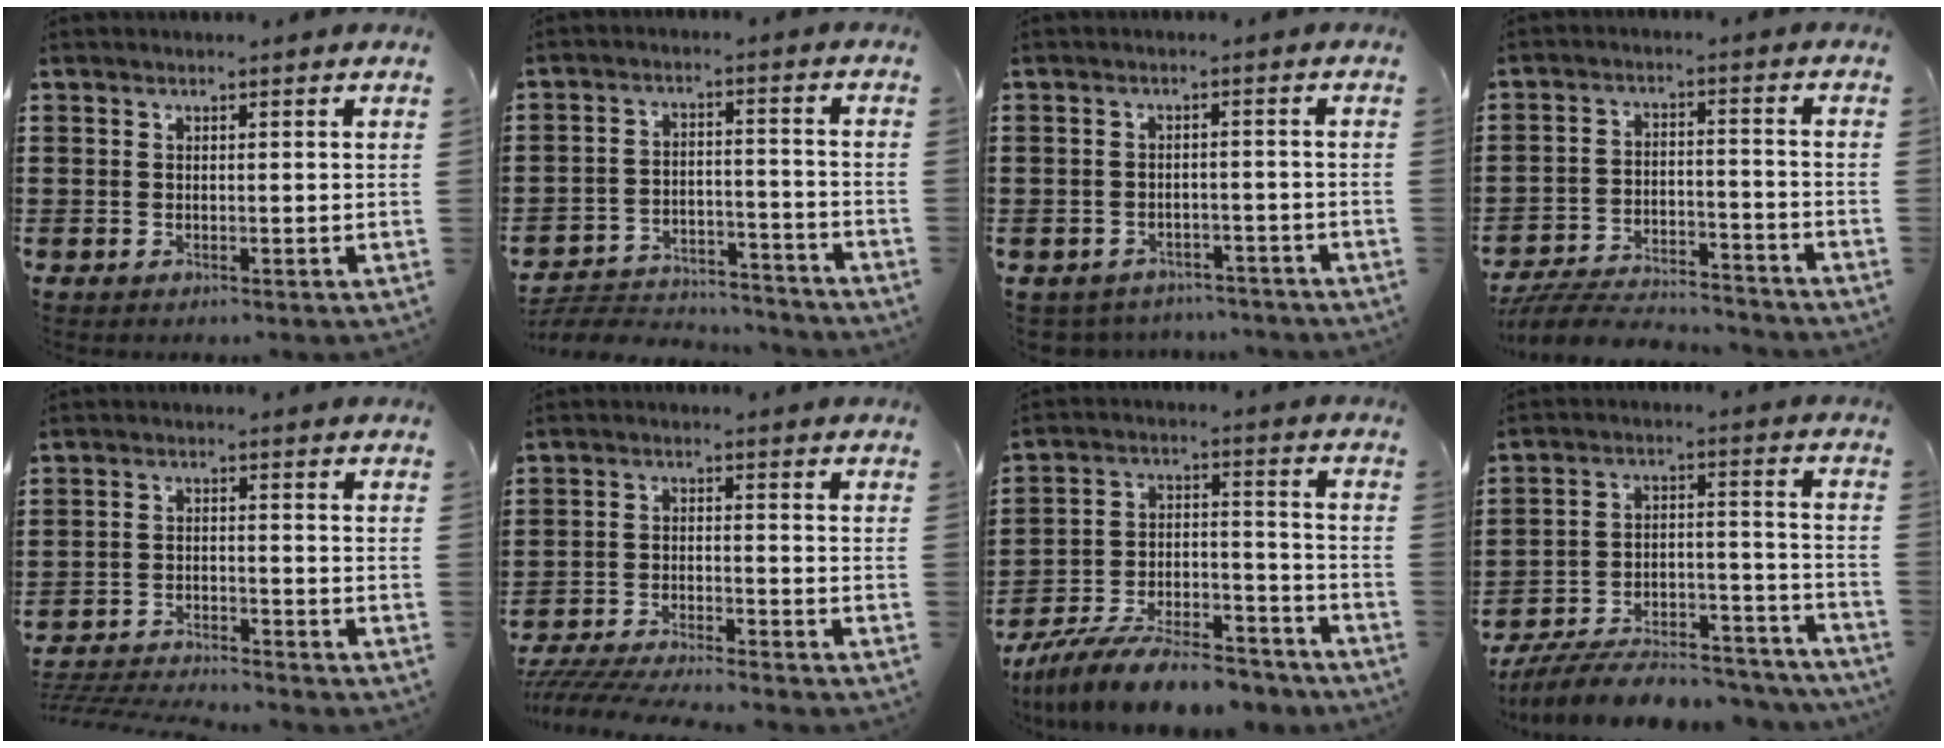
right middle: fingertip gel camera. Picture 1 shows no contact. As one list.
[{"total": 5.2, "force": [-5.0, 1.1, 0.5], "torque": [-0.016, 0.010, -0.106]}, {"total": 2.6, "force": [-2.5, 0.5, -0.3], "torque": [-0.004, 0.000, -0.056]}, {"total": 6.4, "force": [-6.2, 0.8, 1.5], "torque": [-0.032, 0.008, -0.123]}, {"total": 3.9, "force": [-3.9, 0.1, 0.4], "torque": [-0.018, -0.003, -0.086]}, {"total": 5.0, "force": [-4.9, 0.2, 1.2], "torque": [-0.034, -0.010, -0.101]}, {"total": 11.1, "force": [-9.9, 1.7, 4.8], "torque": [-0.079, 0.029, -0.191]}, {"total": 8.4, "force": [-7.7, 1.4, 3.0], "torque": [-0.046, 0.015, -0.148]}]